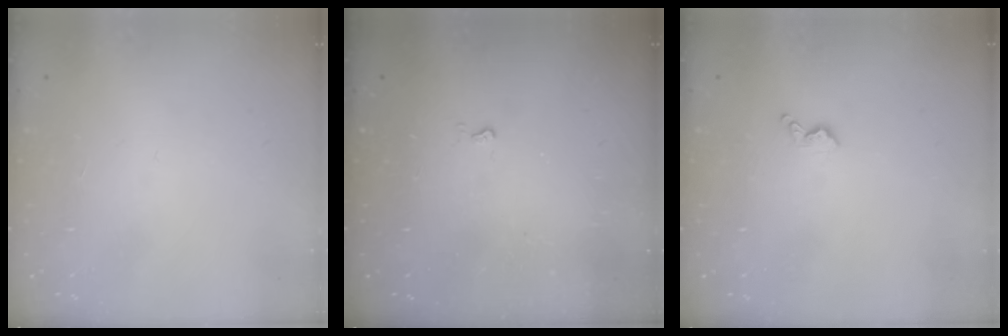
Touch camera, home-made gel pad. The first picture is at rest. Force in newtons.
{"total": 2.6, "press": 2.6, "slide": 0.4}
{"total": 3.9, "press": 3.9, "slide": 0.8}